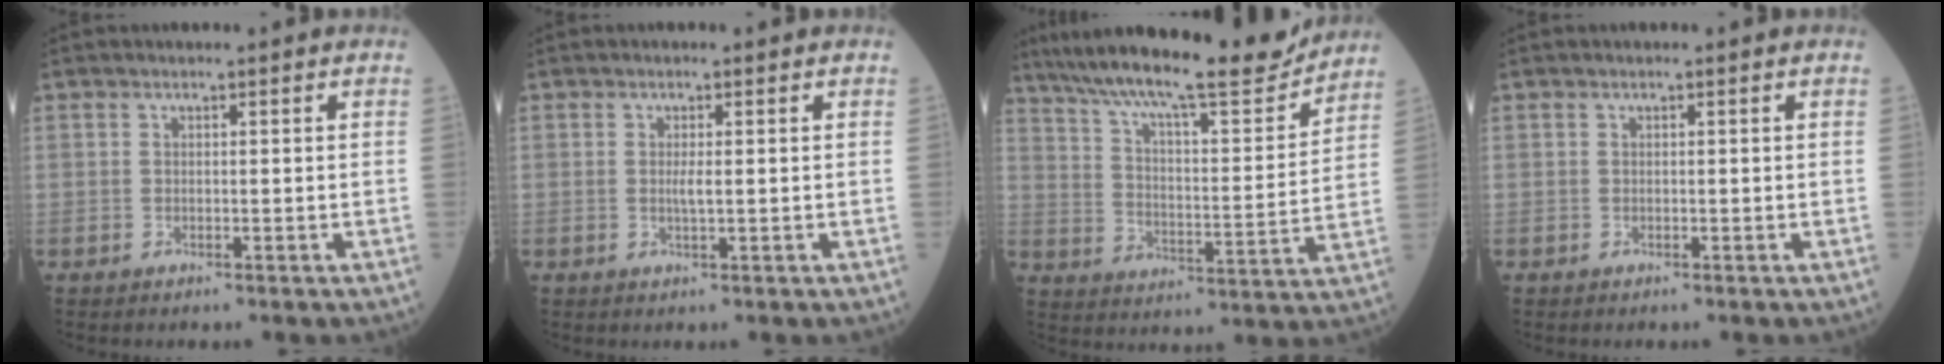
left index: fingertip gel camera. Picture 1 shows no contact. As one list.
[{"total": 1.3, "force": [-0.2, 0.0, 1.3], "torque": [-0.032, -0.006, -0.002]}, {"total": 20.7, "force": [18.4, 1.8, 9.4], "torque": [-0.169, -0.017, 0.275]}, {"total": 0.0}]